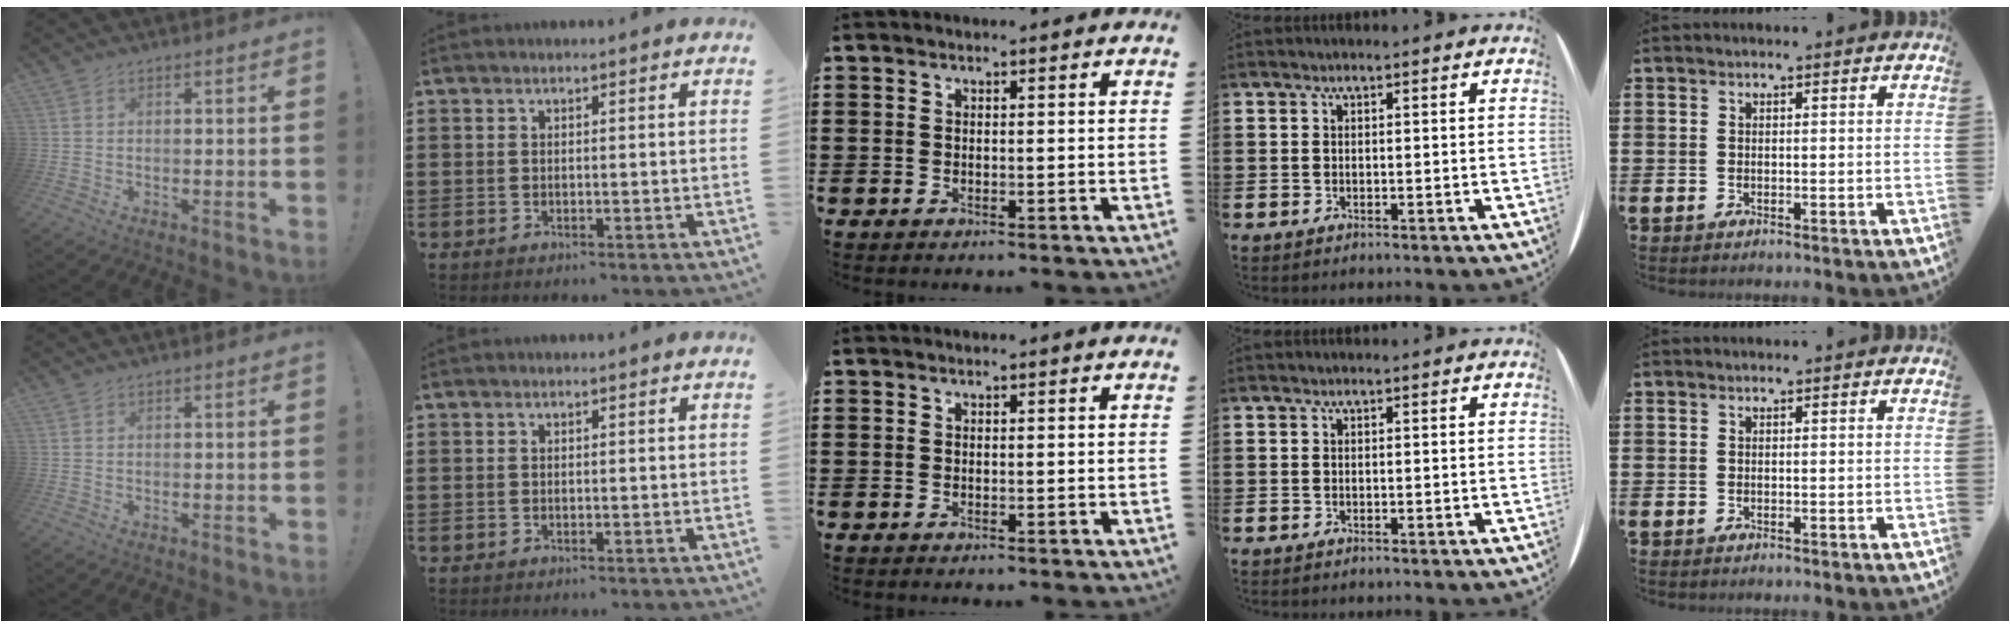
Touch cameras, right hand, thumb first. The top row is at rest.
{}